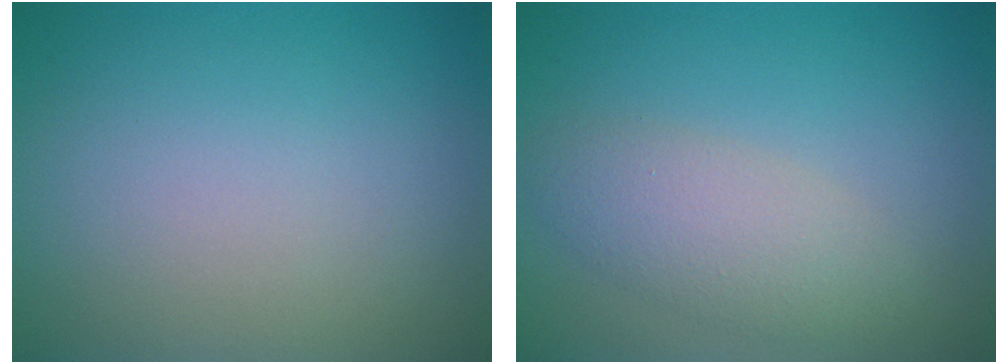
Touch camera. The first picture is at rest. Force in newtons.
{"total": 3.5, "press": 3.5, "slide": 0.2}